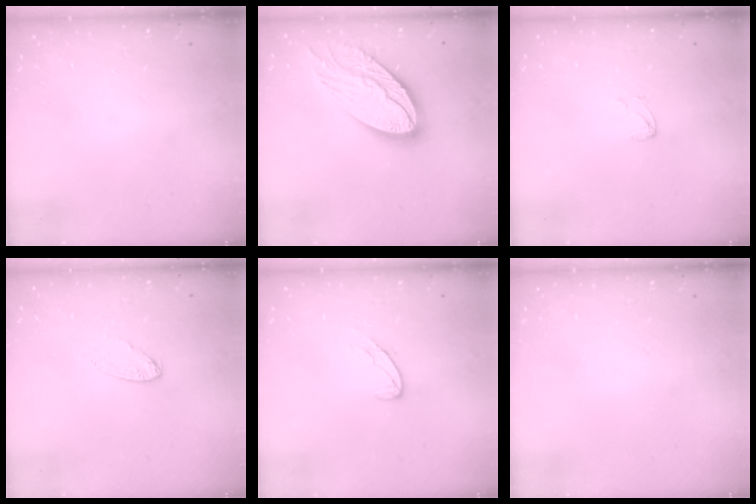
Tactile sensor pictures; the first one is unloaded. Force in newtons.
{"total": 19.0, "press": 18.9, "slide": 1.5}
{"total": 2.9, "press": 2.9, "slide": 0.2}
{"total": 5.7, "press": 5.6, "slide": 0.5}
{"total": 6.3, "press": 6.3, "slide": 0.4}
{"total": 0.0}